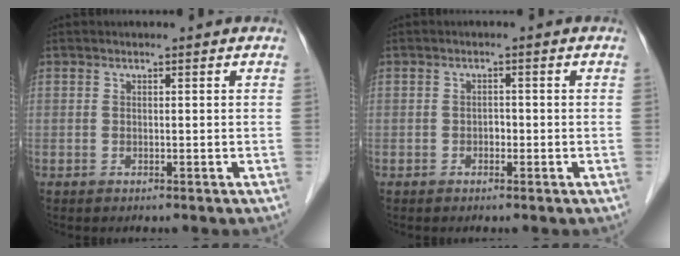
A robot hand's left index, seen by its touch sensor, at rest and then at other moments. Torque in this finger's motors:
{"motor_torque": [0.07, 0.12, -0.07, -0.01]}